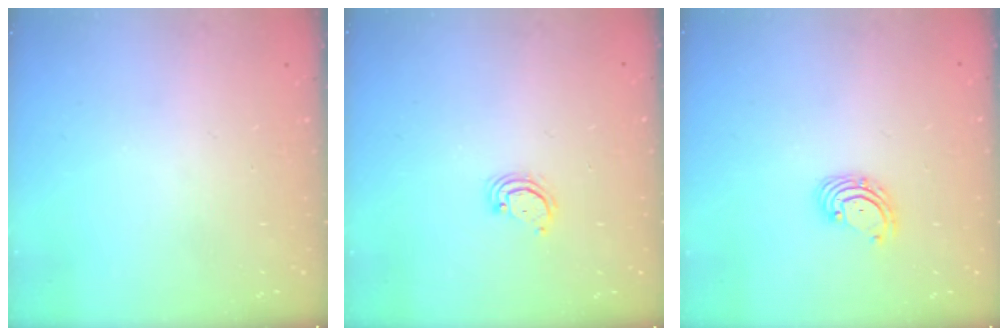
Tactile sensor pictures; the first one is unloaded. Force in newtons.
{"total": 2.9, "press": 2.9, "slide": 0.2}
{"total": 3.3, "press": 3.3, "slide": 0.5}